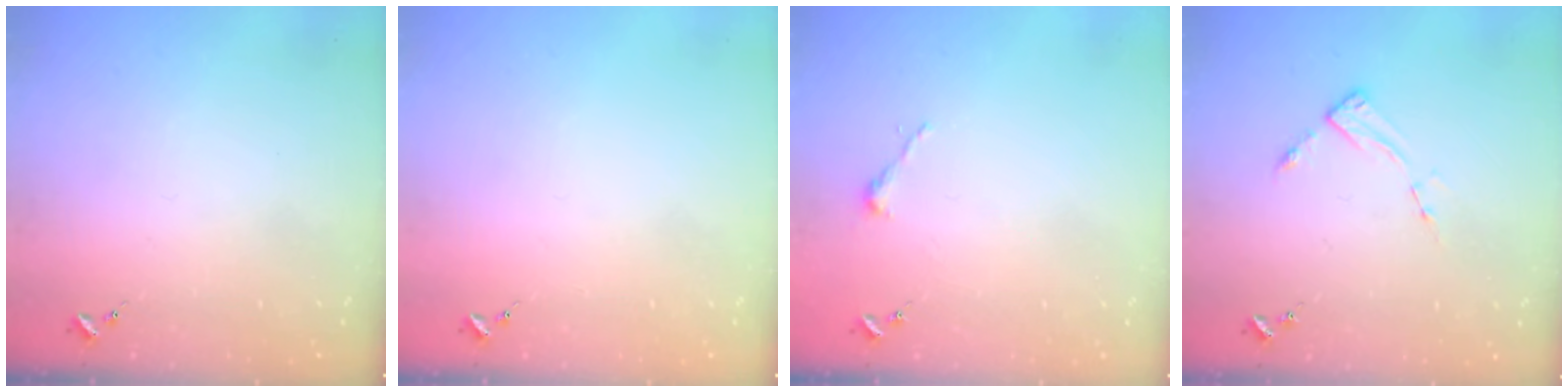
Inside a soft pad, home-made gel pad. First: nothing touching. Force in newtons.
{"total": 0.0}
{"total": 2.5, "press": 2.5, "slide": 0.2}
{"total": 3.4, "press": 3.4, "slide": 0.4}